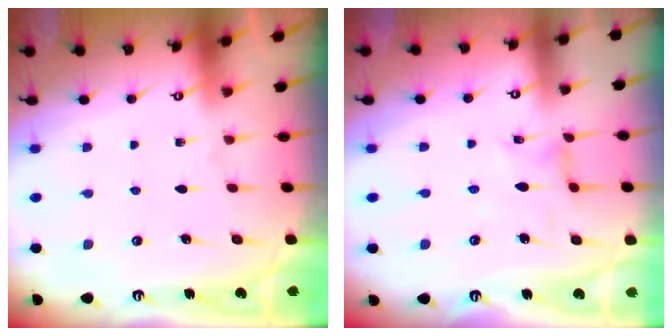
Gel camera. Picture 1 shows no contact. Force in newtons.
{"total": 2.2, "press": 2.2, "slide": 0.3}